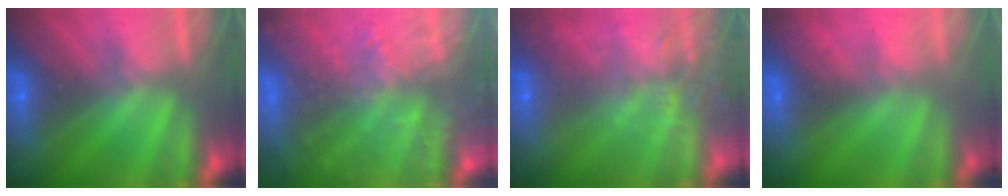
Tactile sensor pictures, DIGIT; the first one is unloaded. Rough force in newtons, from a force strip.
{"total": 7.1}
{"total": 8.4}
{"total": 7.5}